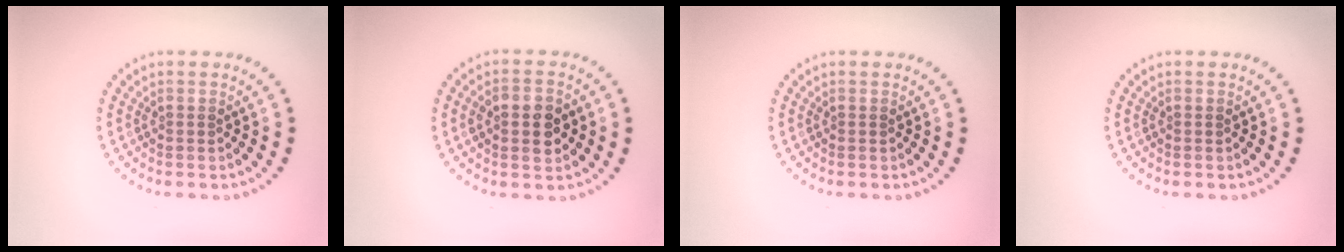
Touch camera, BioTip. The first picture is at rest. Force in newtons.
{"total": 4.0, "press": 4.0, "slide": 0.3}
{"total": 0.0}
{"total": 0.0}